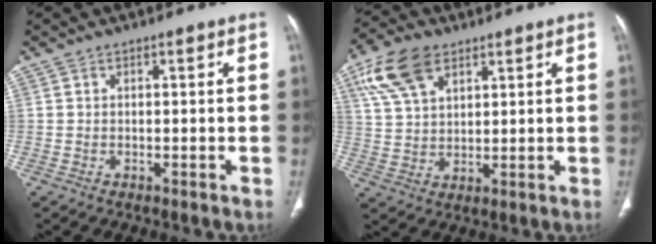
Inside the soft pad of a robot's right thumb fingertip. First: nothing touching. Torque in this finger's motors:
{"motor_torque": [-0.67, 0.86, -0.34, 0.15, 0.03]}